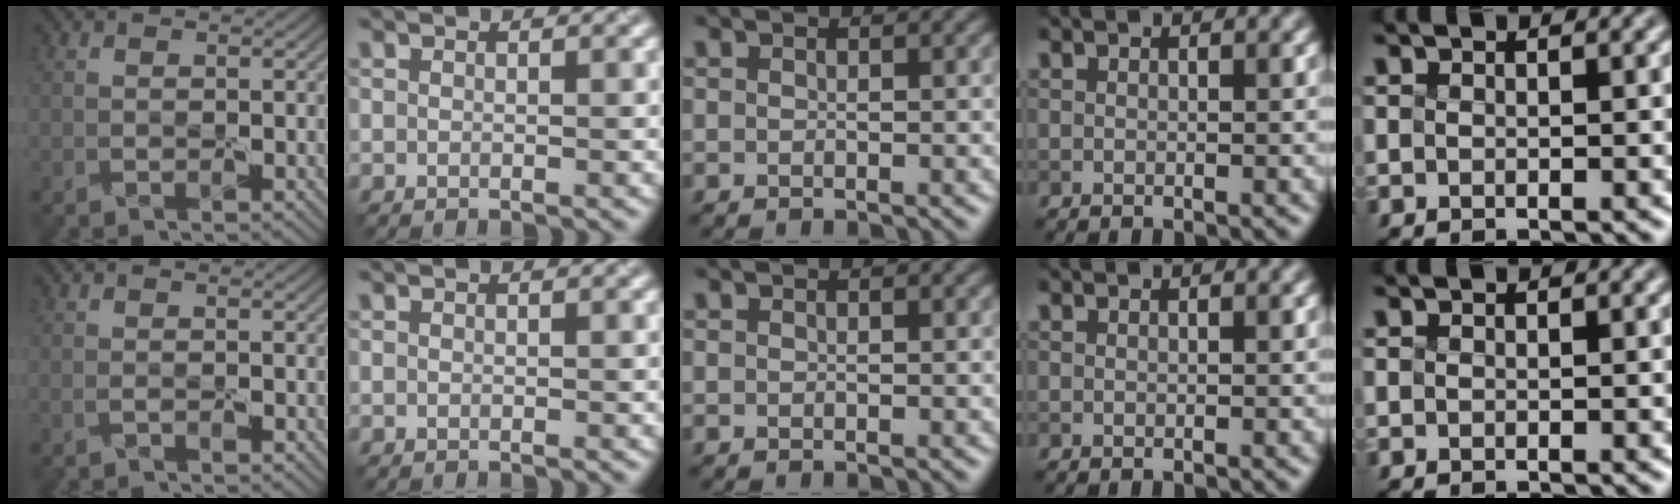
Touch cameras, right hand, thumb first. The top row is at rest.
{"thumb": {"total": 0.6, "force": [-0.3, 0.1, 0.5], "torque": [-0.012, -0.001, -0.008]}}